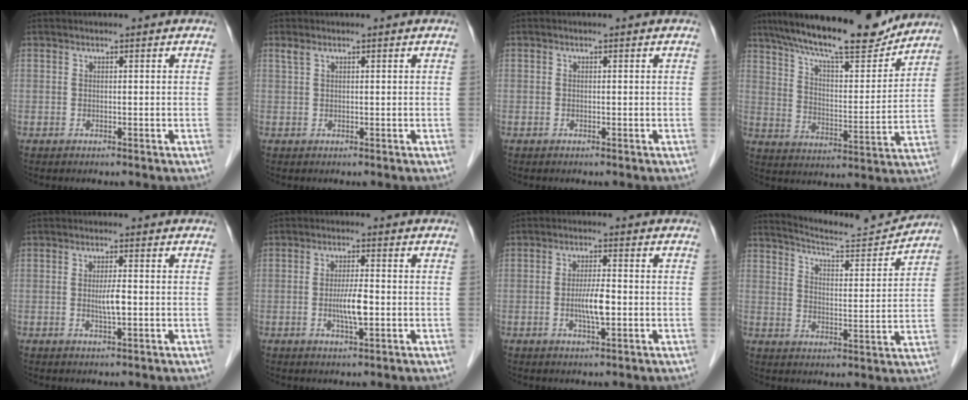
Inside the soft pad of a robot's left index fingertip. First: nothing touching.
{"total": 0.9, "force": [0.7, 0.2, 0.5], "torque": [-0.019, 0.011, 0.017]}
{"total": 0.0}
{"total": 18.5, "force": [16.0, 3.1, 8.7], "torque": [-0.149, 0.006, 0.251]}
{"total": 2.6, "force": [-0.2, 0.2, 2.6], "torque": [-0.051, -0.003, -0.003]}
{"total": 4.3, "force": [-0.8, 0.6, 4.2], "torque": [-0.082, -0.004, -0.014]}
{"total": 4.2, "force": [-0.8, 0.6, 4.1], "torque": [-0.081, -0.004, -0.014]}
{"total": 12.0, "force": [11.8, -0.8, 2.1], "torque": [-0.041, -0.014, 0.180]}